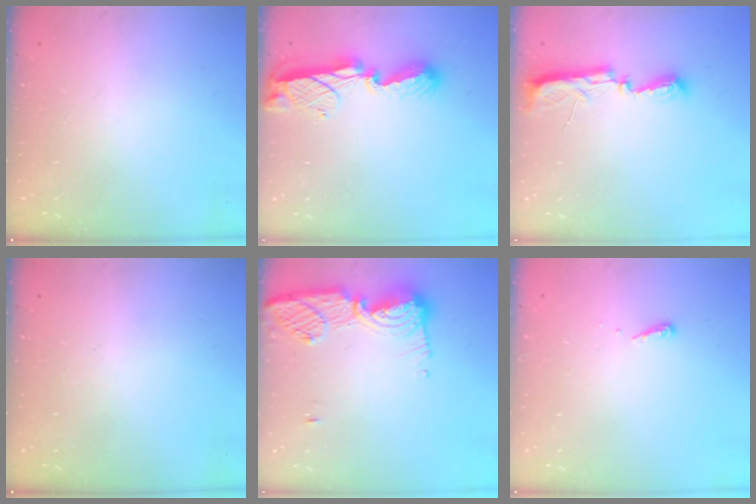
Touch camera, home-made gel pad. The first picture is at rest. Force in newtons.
{"total": 9.6, "press": 9.6, "slide": 1.2}
{"total": 7.7, "press": 7.7, "slide": 0.6}
{"total": 0.0}
{"total": 12.0, "press": 12.0, "slide": 1.1}
{"total": 3.9, "press": 3.9, "slide": 0.5}